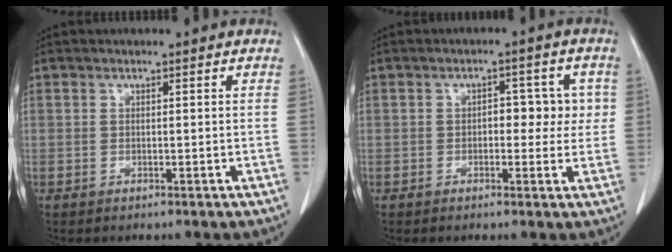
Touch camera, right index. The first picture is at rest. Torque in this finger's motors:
{"motor_torque": [0.07, 0.02, 0.04, 0.01]}